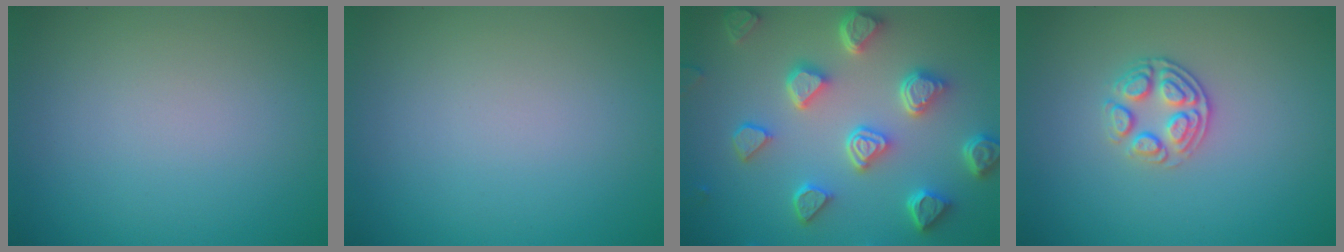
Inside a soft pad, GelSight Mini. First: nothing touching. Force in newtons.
{"total": 0.0}
{"total": 6.7, "press": 5.3, "slide": 4.0}
{"total": 2.6, "press": 2.5, "slide": 0.9}